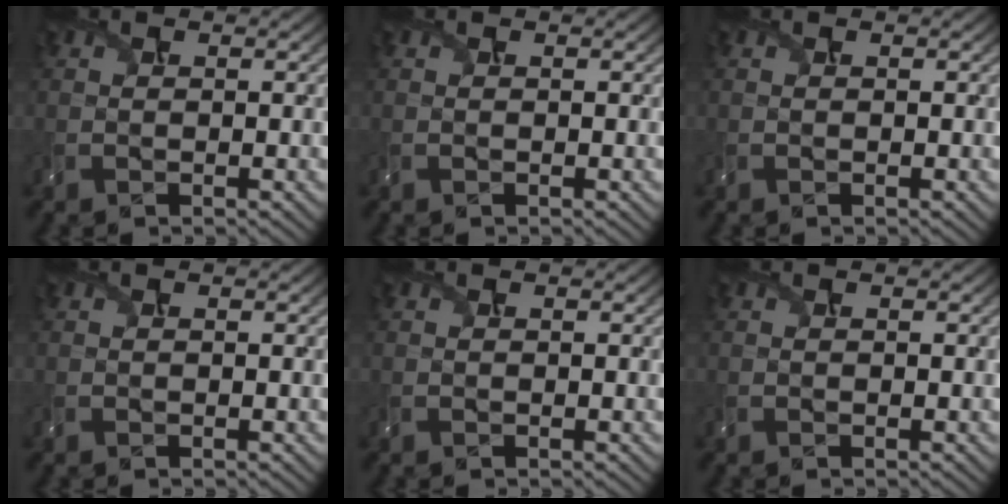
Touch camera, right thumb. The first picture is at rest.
{"total": 0.0}
{"total": 0.0}
{"total": 0.0}
{"total": 0.0}
{"total": 0.0}